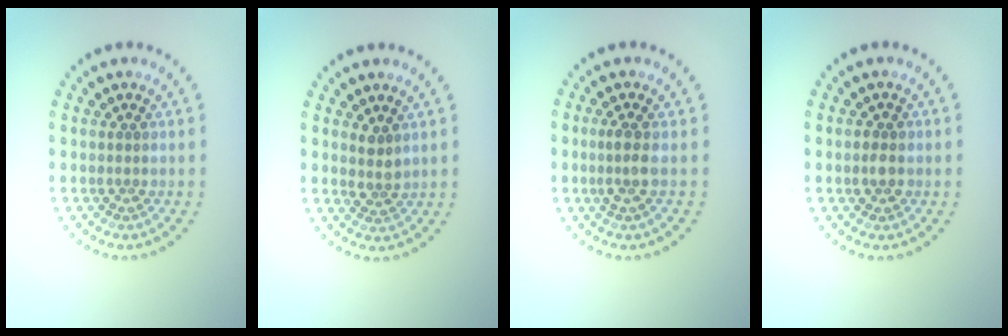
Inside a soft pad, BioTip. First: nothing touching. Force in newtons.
{"total": 1.5, "press": 1.3, "slide": 0.9}
{"total": 1.7, "press": 1.2, "slide": 1.1}
{"total": 1.6, "press": 1.5, "slide": 0.5}